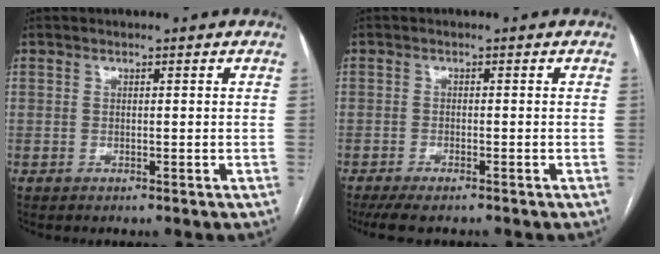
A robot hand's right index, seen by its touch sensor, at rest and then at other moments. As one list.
[{"total": 5.8, "force": [-4.8, 1.1, 3.0], "torque": [-0.045, -0.011, -0.075]}]